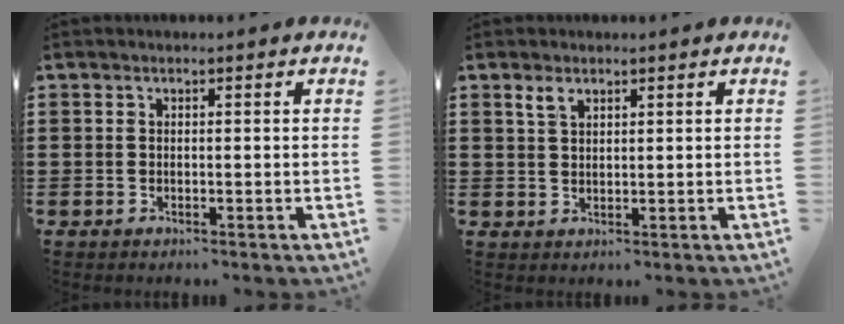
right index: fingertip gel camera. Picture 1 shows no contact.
{"total": 1.8, "force": [1.3, 0.8, 1.0], "torque": [-0.024, 0.001, 0.024]}